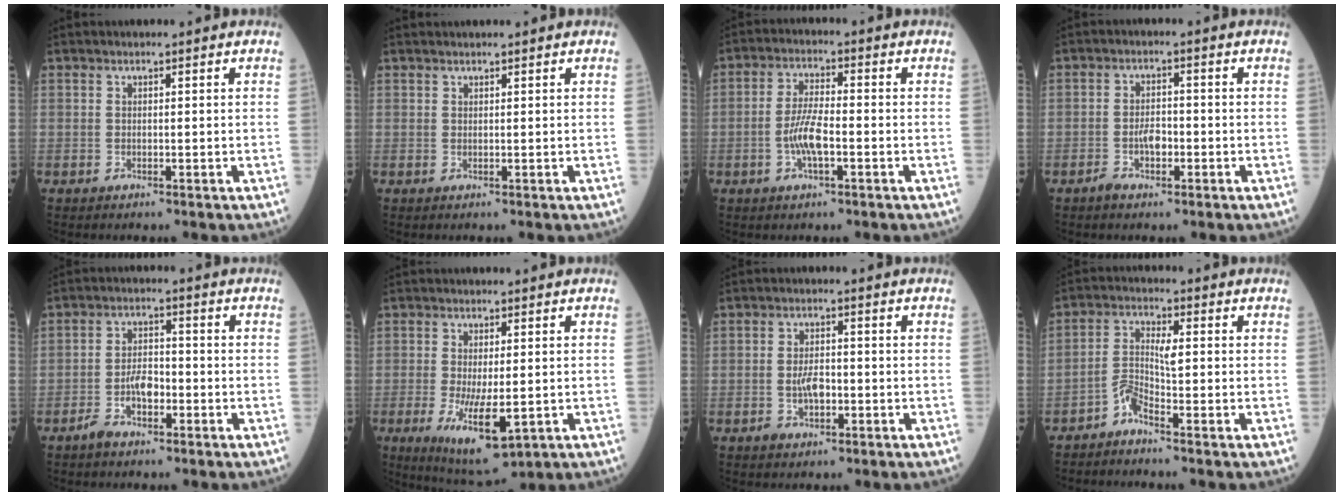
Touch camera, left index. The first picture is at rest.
{"total": 1.1, "force": [1.1, -0.1, 0.2], "torque": [-0.003, 0.019, 0.023]}
{"total": 5.6, "force": [-1.7, 1.3, 5.2], "torque": [-0.111, 0.003, -0.034]}
{"total": 3.3, "force": [-1.6, 1.6, 2.4], "torque": [-0.047, 0.004, -0.031]}
{"total": 4.8, "force": [-2.4, 2.2, 3.4], "torque": [-0.074, 0.007, -0.046]}
{"total": 8.8, "force": [-2.5, 2.6, 8.0], "torque": [-0.148, -0.025, -0.029]}
{"total": 3.5, "force": [-1.1, 1.9, 2.7], "torque": [-0.055, 0.005, -0.016]}
{"total": 3.7, "force": [-2.1, 0.6, 3.0], "torque": [-0.064, 0.005, -0.041]}